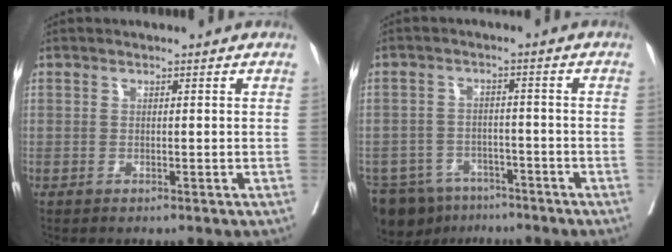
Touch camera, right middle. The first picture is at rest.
{"total": 12.0, "force": [-9.1, 6.9, 3.6], "torque": [-0.086, -0.003, -0.127]}